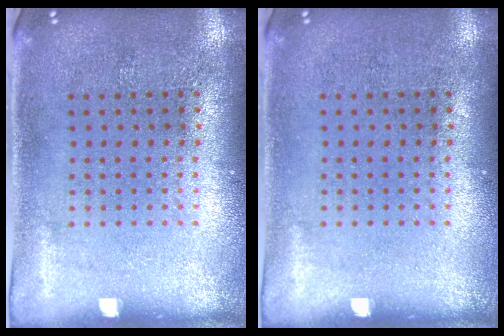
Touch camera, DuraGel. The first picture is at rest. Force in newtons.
{"total": 0.0}